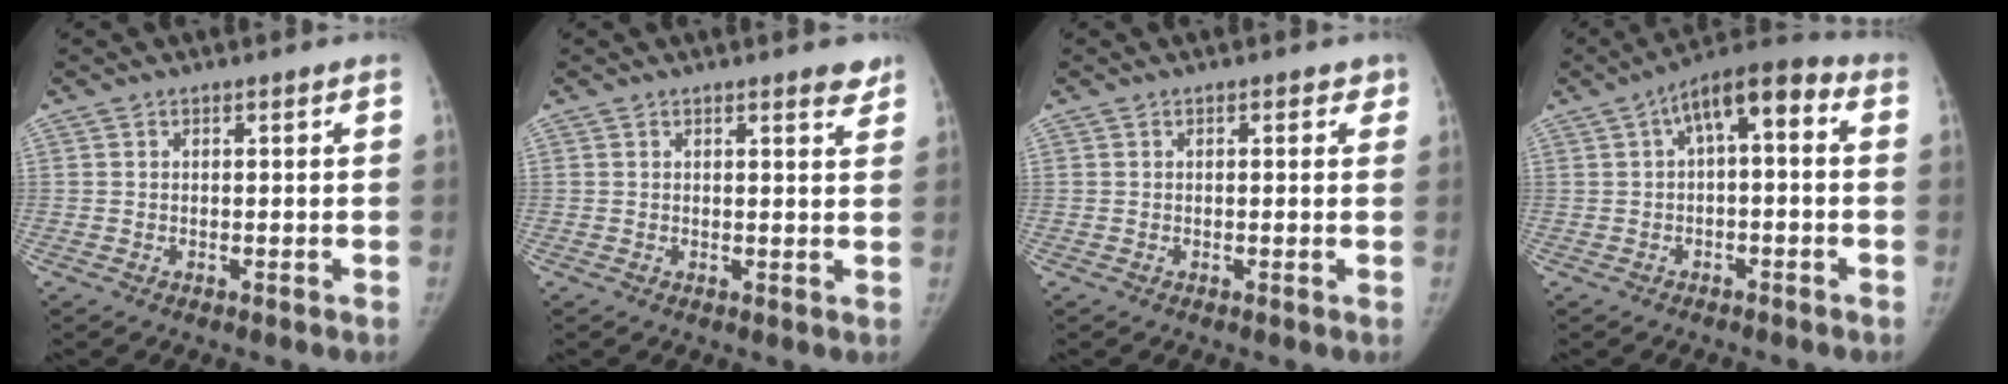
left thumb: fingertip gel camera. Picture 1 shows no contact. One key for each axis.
{"total": 2.6, "fx": 2.0, "fy": 0.7, "fz": 1.5, "tx": -0.002, "ty": -0.012, "tz": 0.022}
{"total": 1.6, "fx": 0.8, "fy": 1.0, "fz": 1.0, "tx": 0.005, "ty": 0.002, "tz": 0.004}
{"total": 9.5, "fx": 1.6, "fy": 4.2, "fz": 8.4, "tx": -0.112, "ty": 0.044, "tz": 0.012}